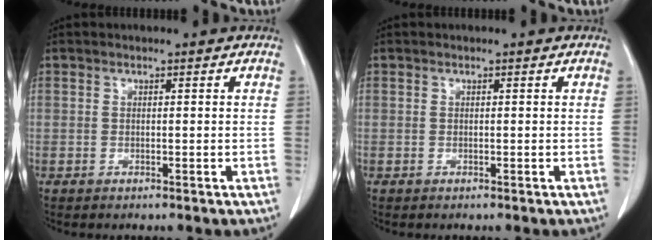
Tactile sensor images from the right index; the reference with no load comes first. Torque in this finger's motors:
{"motor_torque": [0.00, 0.00, 0.00, 0.00]}